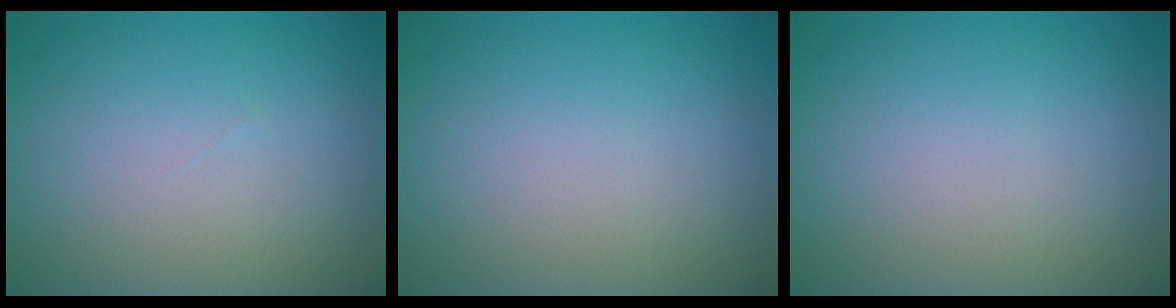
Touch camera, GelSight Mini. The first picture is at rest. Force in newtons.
{"total": 0.0}
{"total": 0.0}